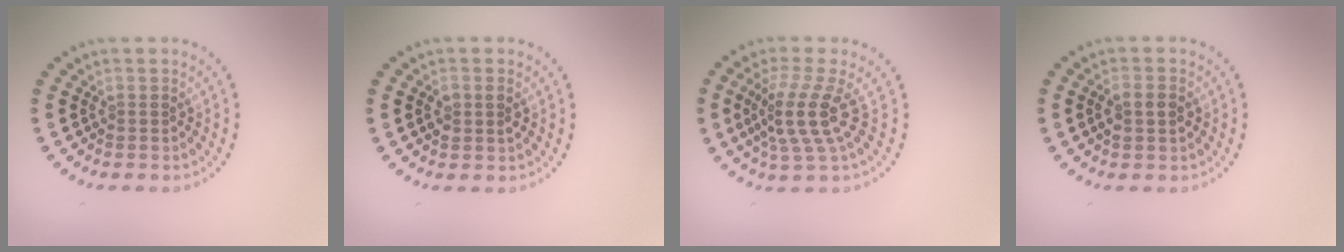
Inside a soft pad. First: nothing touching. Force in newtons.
{"total": 1.4, "press": 1.3, "slide": 0.3}
{"total": 4.1, "press": 2.9, "slide": 2.8}
{"total": 1.9, "press": 1.9, "slide": 0.1}